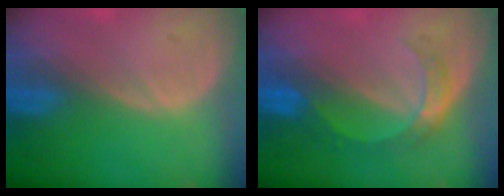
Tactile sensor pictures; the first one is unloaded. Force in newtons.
{"total": 5.2, "press": 4.7, "slide": 2.3}